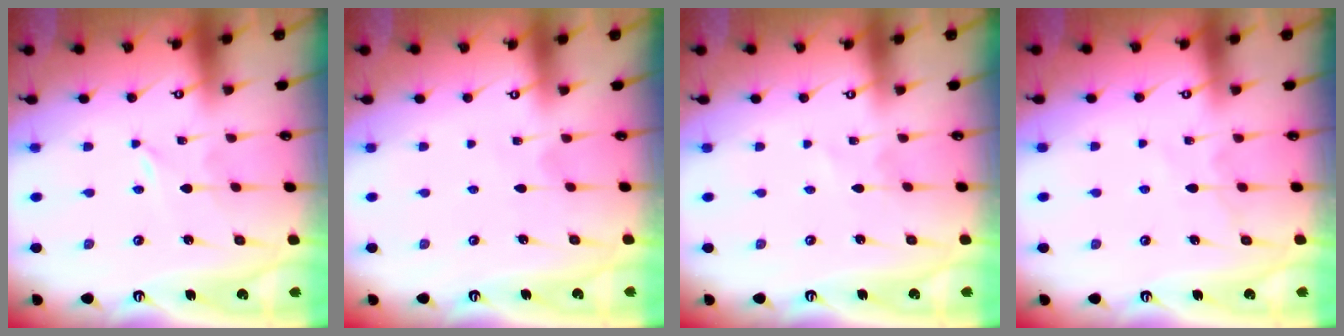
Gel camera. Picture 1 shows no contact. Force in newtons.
{"total": 2.6, "press": 2.6, "slide": 0.2}
{"total": 1.0, "press": 1.0, "slide": 0.1}
{"total": 5.3, "press": 5.2, "slide": 0.7}